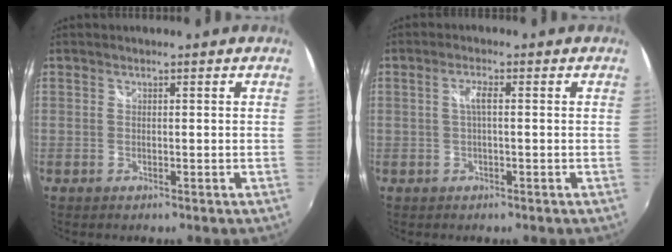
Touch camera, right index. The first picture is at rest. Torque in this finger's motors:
{"motor_torque": [0.22, -0.13, 0.21, 0.05]}